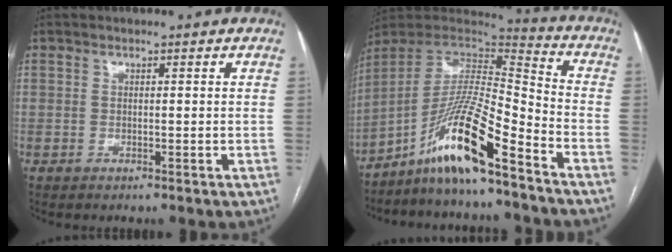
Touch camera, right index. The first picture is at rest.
{"total": 15.0, "force": [-9.9, 0.8, 11.3], "torque": [-0.212, 0.006, -0.180]}